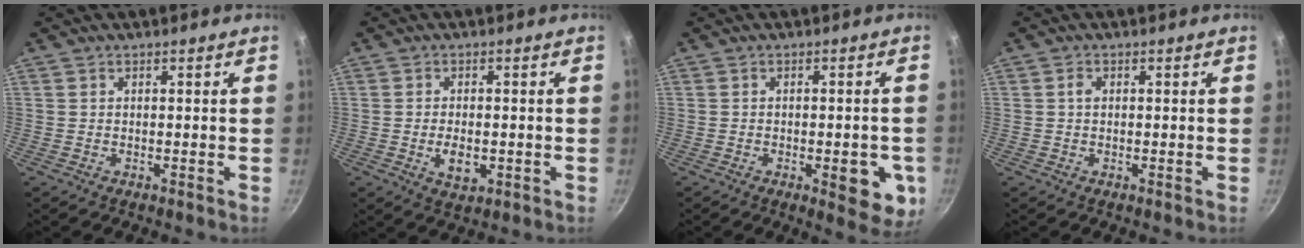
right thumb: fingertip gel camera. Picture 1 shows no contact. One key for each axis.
{"total": 4.8, "fx": -1.0, "fy": 2.8, "fz": 3.9, "tx": -0.064, "ty": 0.000, "tz": -0.012}
{"total": 8.8, "fx": -2.5, "fy": 3.7, "fz": 7.6, "tx": -0.065, "ty": 0.004, "tz": -0.028}
{"total": 1.3, "fx": 0.2, "fy": 1.0, "fz": 0.9, "tx": -0.013, "ty": 0.006, "tz": 0.002}